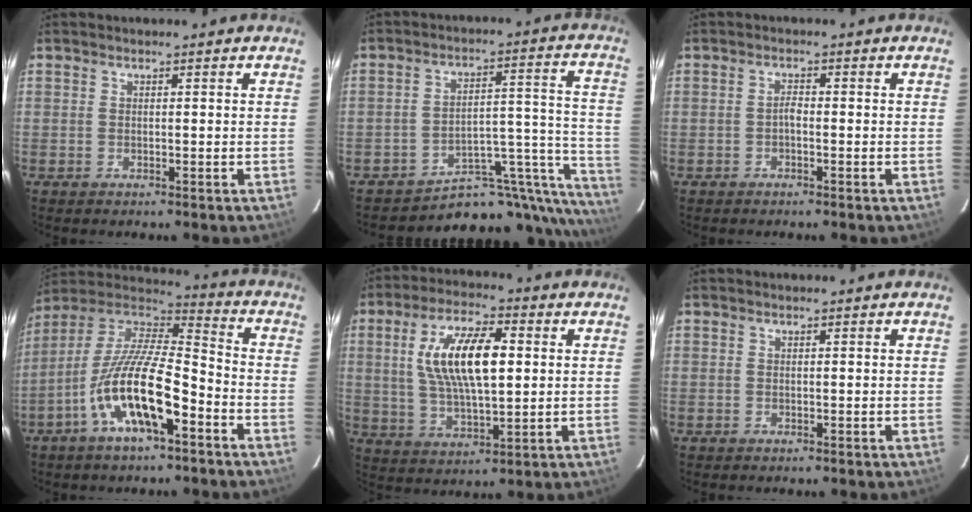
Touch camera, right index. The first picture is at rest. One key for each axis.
{"total": 17.5, "fx": -14.9, "fy": 6.5, "fz": 6.6, "tx": -0.052, "ty": 0.041, "tz": -0.213}
{"total": 1.2, "fx": -0.6, "fy": 0.4, "fz": 0.9, "tx": -0.016, "ty": 0.006, "tz": -0.014}
{"total": 17.2, "fx": -7.8, "fy": 5.1, "fz": 14.4, "tx": -0.272, "ty": -0.016, "tz": -0.152}
{"total": 14.4, "fx": 2.6, "fy": 5.4, "fz": 13.1, "tx": -0.246, "ty": 0.010, "tz": 0.051}
{"total": 0.0}